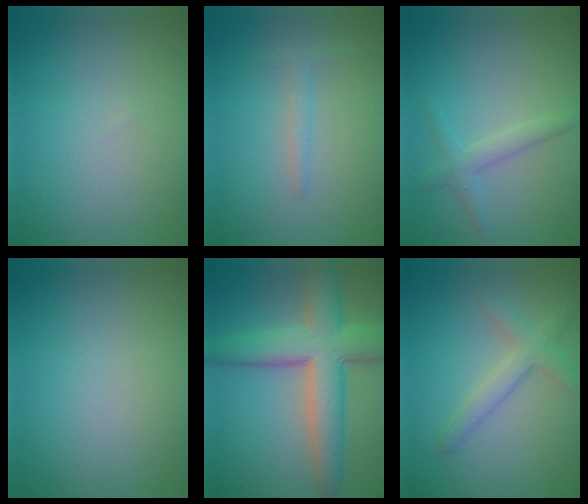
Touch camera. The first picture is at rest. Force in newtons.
{"total": 1.3, "press": 1.3, "slide": 0.1}
{"total": 1.8, "press": 1.8, "slide": 0.0}
{"total": 0.0}
{"total": 8.1, "press": 8.1, "slide": 0.3}
{"total": 2.7, "press": 2.7, "slide": 0.1}